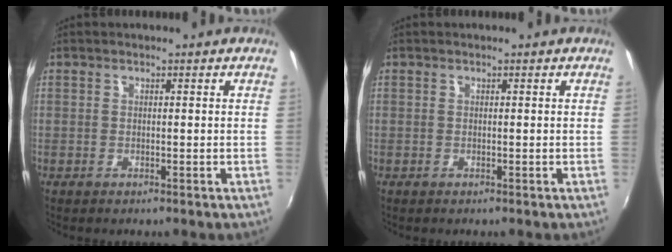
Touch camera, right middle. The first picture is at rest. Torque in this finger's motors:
{"motor_torque": [0.03, -0.03, 0.00, 0.01]}